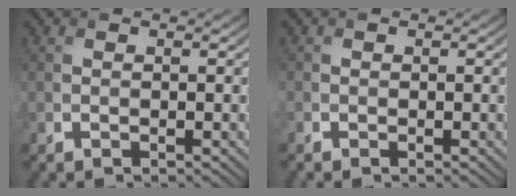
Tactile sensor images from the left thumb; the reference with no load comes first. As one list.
[{"total": 1.0, "force": [-1.0, 0.3, 0.2], "torque": [-0.005, -0.007, -0.021]}]